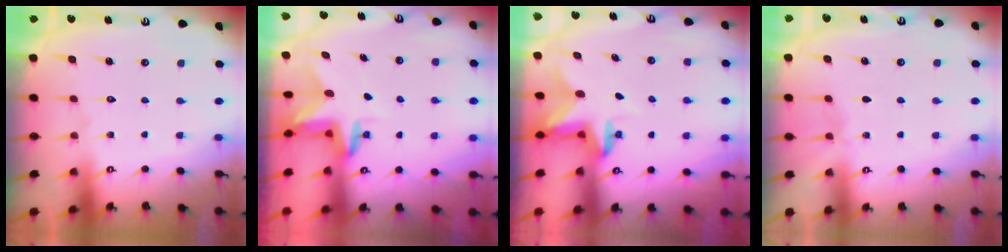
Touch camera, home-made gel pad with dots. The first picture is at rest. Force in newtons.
{"total": 2.8, "press": 2.8, "slide": 0.1}
{"total": 2.8, "press": 2.8, "slide": 0.6}
{"total": 2.1, "press": 2.0, "slide": 0.4}